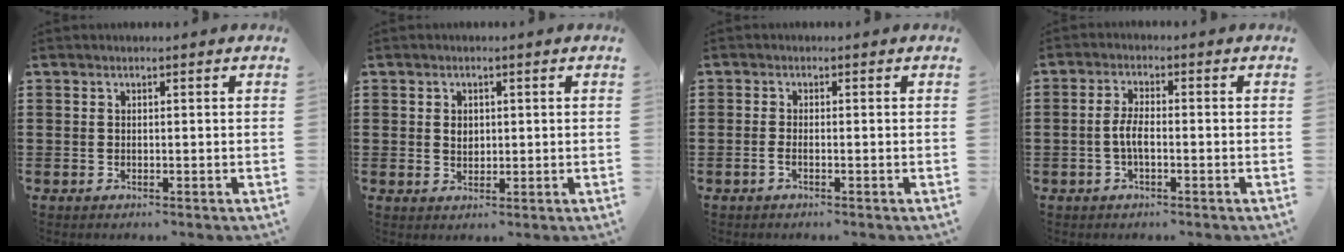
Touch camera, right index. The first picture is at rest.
{"total": 1.7, "force": [0.4, 1.3, 1.1], "torque": [-0.024, 0.006, 0.007]}
{"total": 1.2, "force": [-0.6, 0.1, 1.0], "torque": [-0.019, -0.004, -0.010]}
{"total": 3.5, "force": [-0.8, 1.0, 3.2], "torque": [-0.080, -0.006, -0.022]}